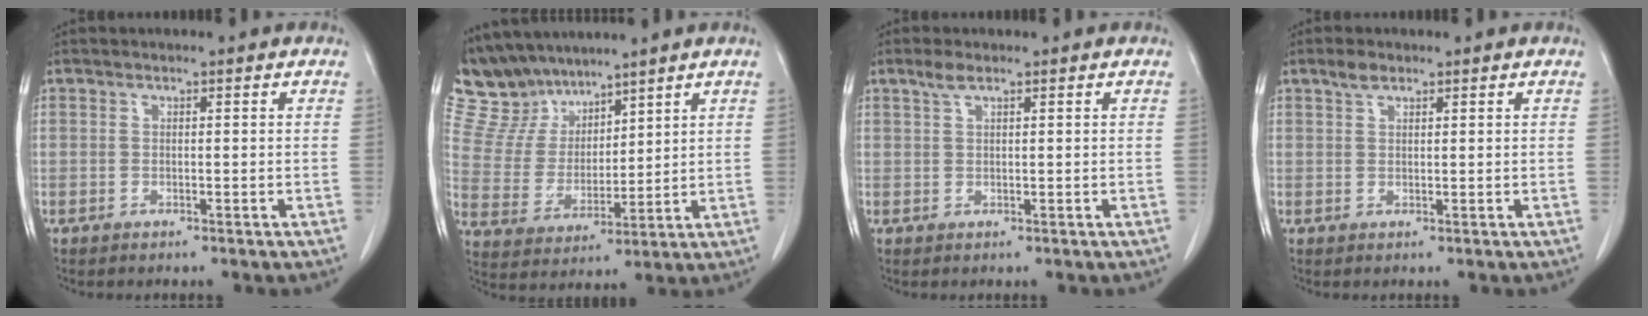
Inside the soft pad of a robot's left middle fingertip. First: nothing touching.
{"total": 10.1, "force": [9.1, 4.2, 1.4], "torque": [-0.047, 0.018, 0.191]}
{"total": 1.9, "force": [1.3, 0.3, 1.3], "torque": [-0.032, 0.007, 0.028]}
{"total": 2.0, "force": [1.4, 0.8, 1.1], "torque": [-0.025, 0.005, 0.028]}